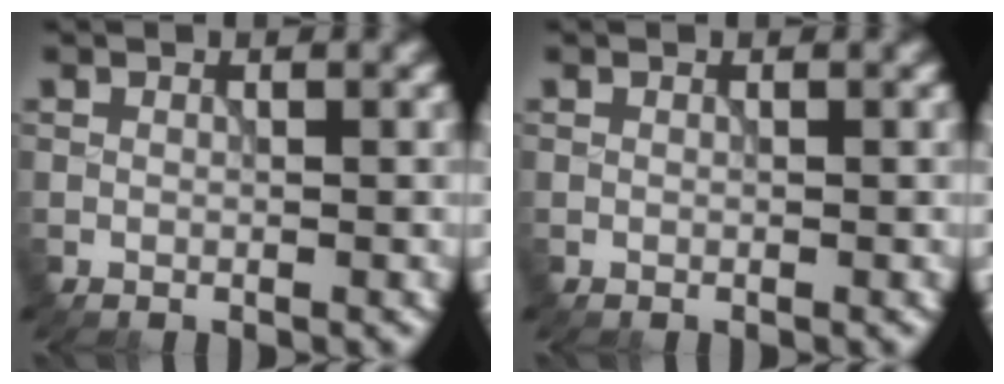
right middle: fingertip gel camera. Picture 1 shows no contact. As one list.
[{"total": 0.0}]